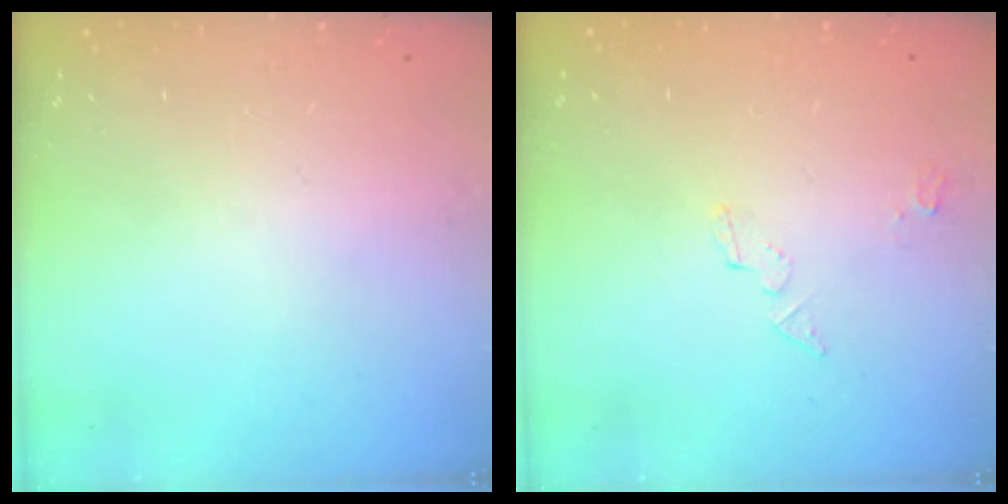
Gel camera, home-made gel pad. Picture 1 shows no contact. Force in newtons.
{"total": 4.7, "press": 3.6, "slide": 3.1}